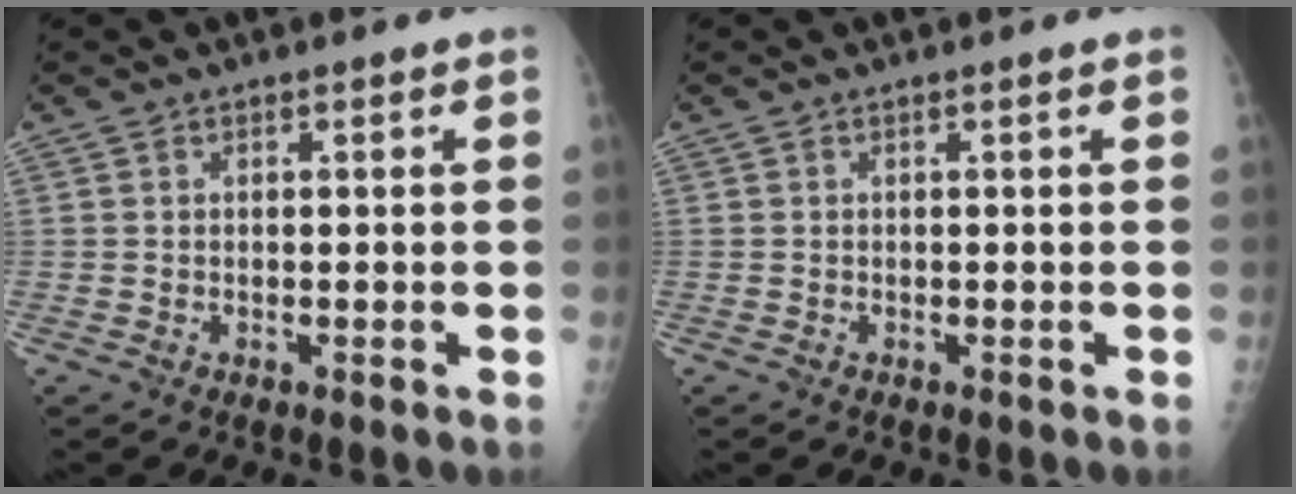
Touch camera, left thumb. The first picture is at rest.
{"total": 0.0}